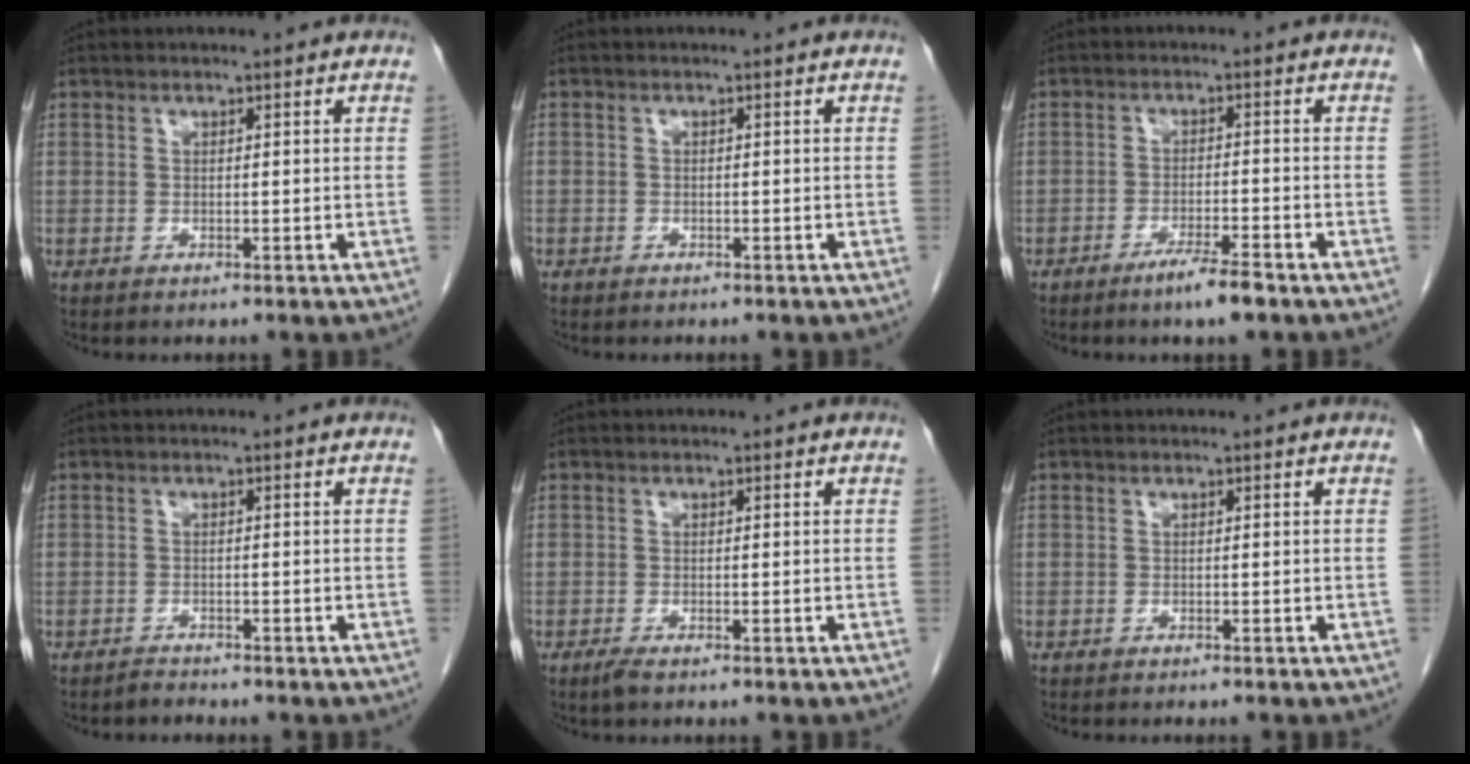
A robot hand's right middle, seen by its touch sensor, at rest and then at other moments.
{"total": 0.8, "force": [-0.6, 0.6, 0.0], "torque": [-0.008, 0.003, -0.010]}
{"total": 4.6, "force": [-3.3, 0.0, 3.2], "torque": [-0.059, -0.008, -0.058]}
{"total": 1.2, "force": [-1.1, 0.2, -0.2], "torque": [0.003, -0.003, -0.019]}
{"total": 1.2, "force": [-0.9, 0.1, 0.7], "torque": [-0.023, -0.005, -0.017]}
{"total": 1.9, "force": [-1.7, 0.0, 0.9], "torque": [-0.014, -0.002, -0.019]}